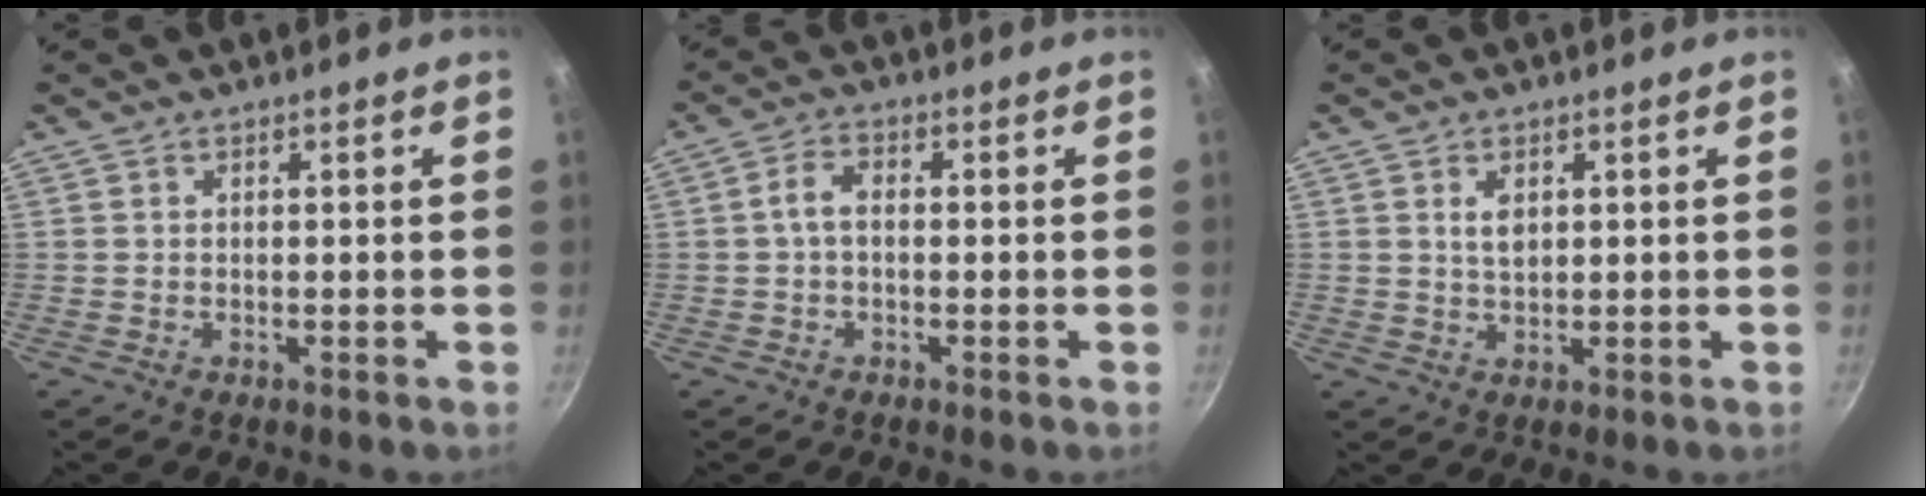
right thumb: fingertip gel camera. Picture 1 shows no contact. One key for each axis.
{"total": 3.7, "fx": -0.1, "fy": 2.2, "fz": 2.9, "tx": -0.054, "ty": 0.016, "tz": -0.006}
{"total": 2.9, "fx": 1.1, "fy": 1.7, "fz": 2.1, "tx": -0.029, "ty": -0.010, "tz": 0.021}